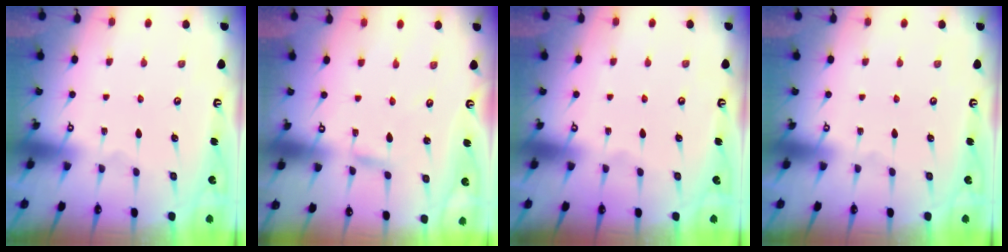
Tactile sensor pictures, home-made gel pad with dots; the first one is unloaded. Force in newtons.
{"total": 2.4, "press": 2.4, "slide": 0.2}
{"total": 0.0}
{"total": 0.0}